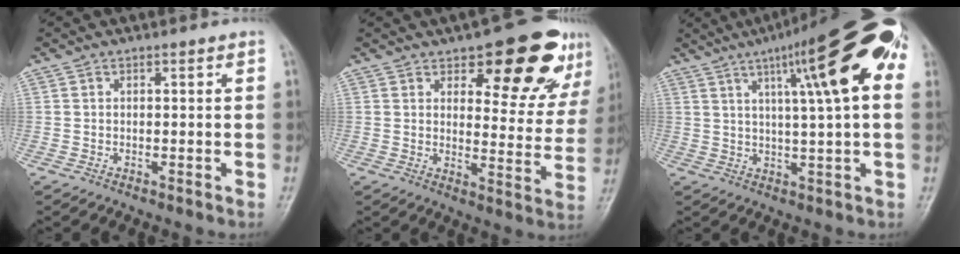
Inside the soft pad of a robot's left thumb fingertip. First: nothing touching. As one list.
[{"total": 15.7, "force": [9.6, 6.6, 10.5], "torque": [-0.073, -0.053, 0.126]}, {"total": 19.6, "force": [6.7, 3.5, 18.0], "torque": [-0.249, 0.013, 0.088]}]